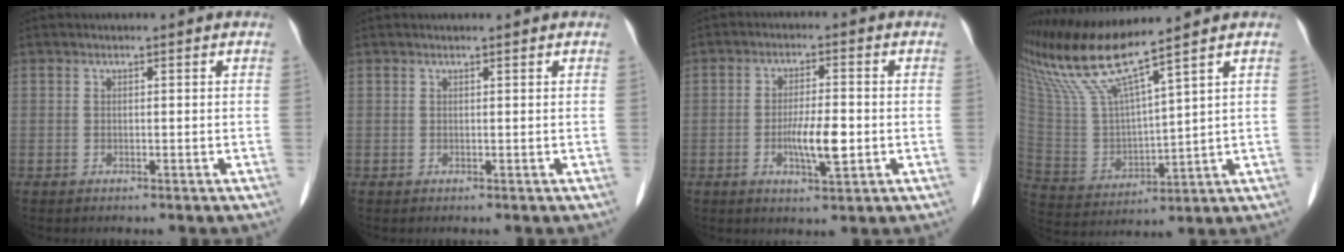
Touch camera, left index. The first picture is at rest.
{"total": 0.8, "force": [0.7, 0.1, 0.4], "torque": [-0.008, 0.008, 0.010]}
{"total": 6.0, "force": [-1.4, 1.4, 5.7], "torque": [-0.108, -0.005, -0.024]}
{"total": 12.6, "force": [10.4, -1.3, 7.1], "torque": [-0.153, 0.000, 0.213]}